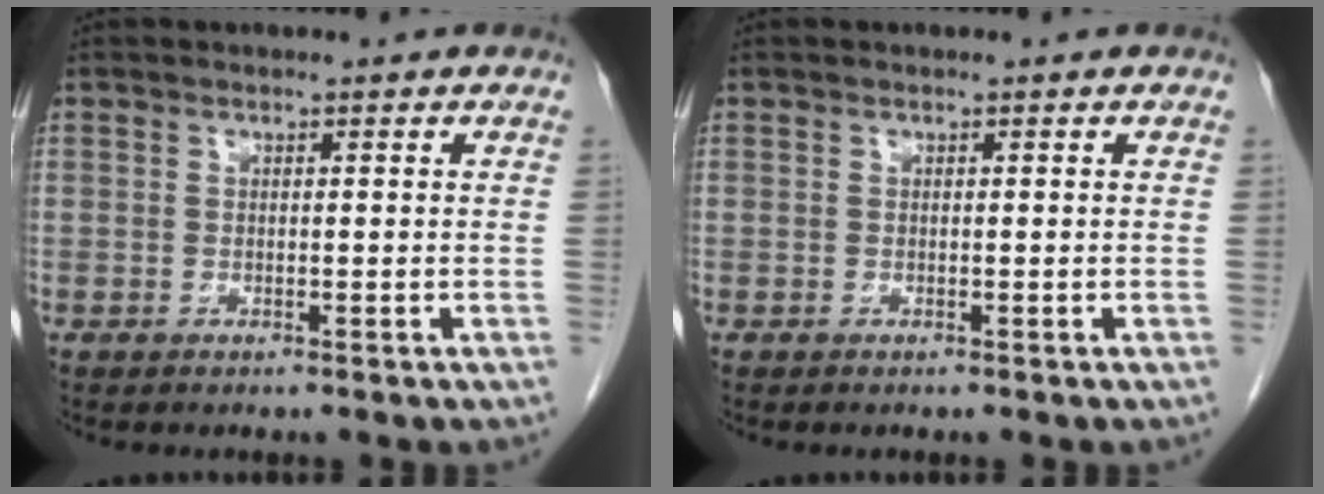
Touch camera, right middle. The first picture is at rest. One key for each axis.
{"total": 0.0}